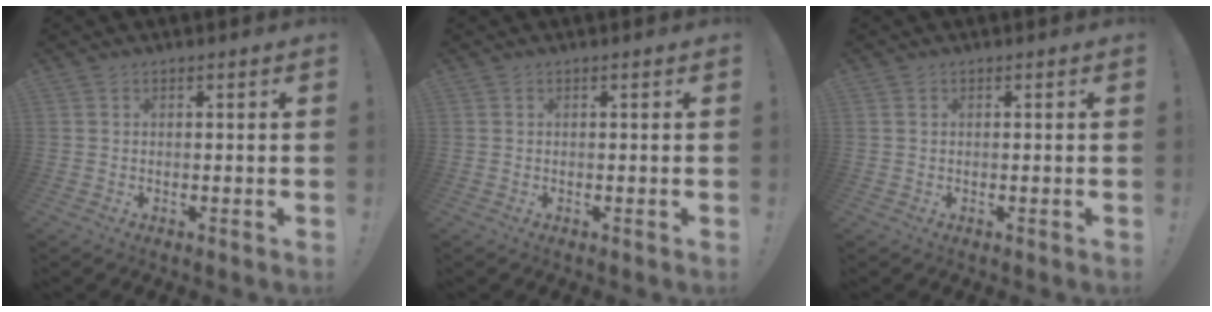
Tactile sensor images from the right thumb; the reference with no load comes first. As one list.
[{"total": 0.0}, {"total": 0.0}]